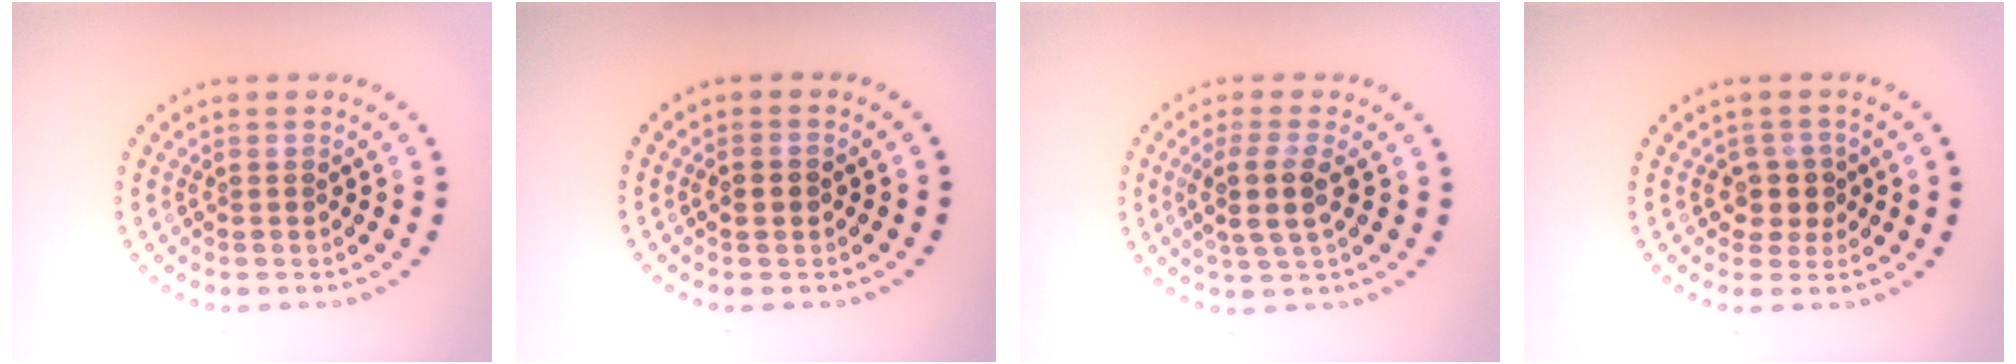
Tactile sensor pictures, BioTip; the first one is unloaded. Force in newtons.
{"total": 1.6, "press": 1.6, "slide": 0.1}
{"total": 3.0, "press": 2.5, "slide": 1.6}
{"total": 2.2, "press": 1.9, "slide": 1.2}